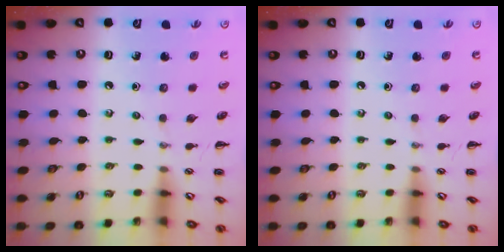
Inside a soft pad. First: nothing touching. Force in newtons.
{"total": 0.0}